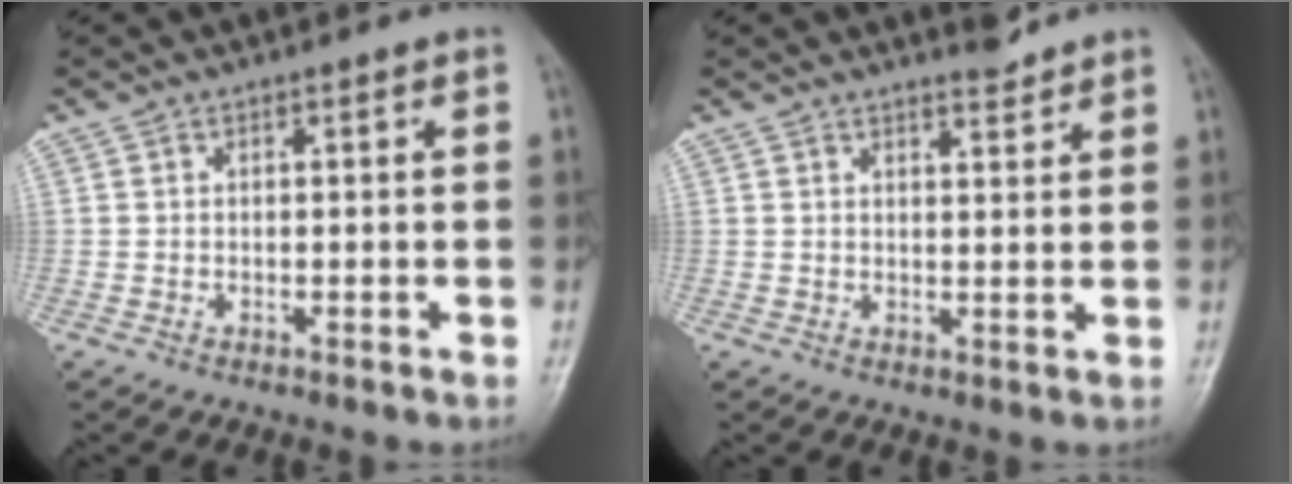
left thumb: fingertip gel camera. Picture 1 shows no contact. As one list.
[{"total": 3.3, "force": [2.9, 0.8, 1.3], "torque": [-0.010, -0.023, 0.042]}]